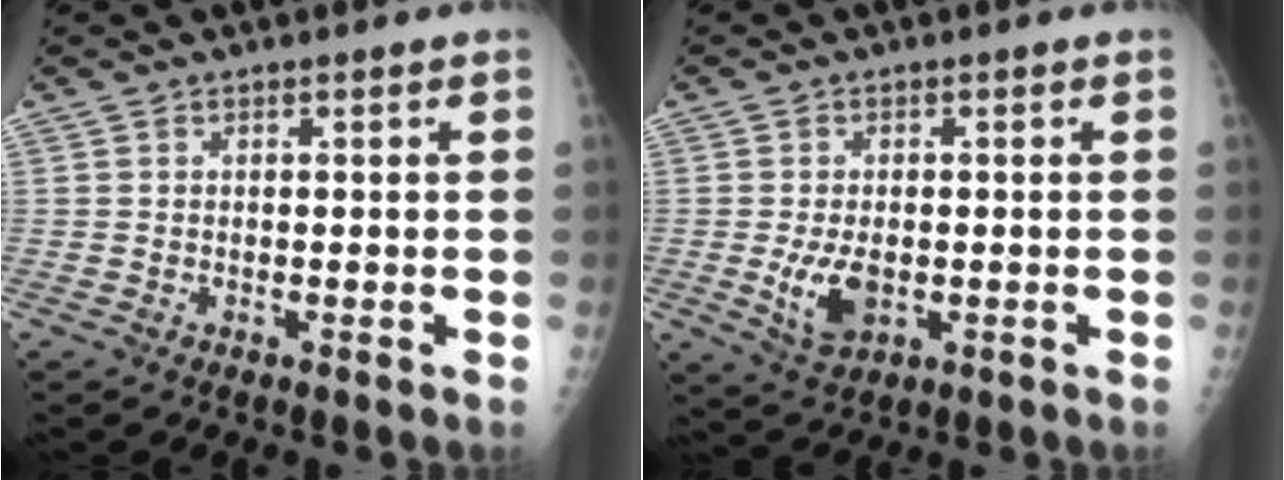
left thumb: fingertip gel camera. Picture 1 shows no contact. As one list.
[{"total": 6.0, "force": [-1.1, 3.6, 4.7], "torque": [-0.082, -0.010, -0.012]}]